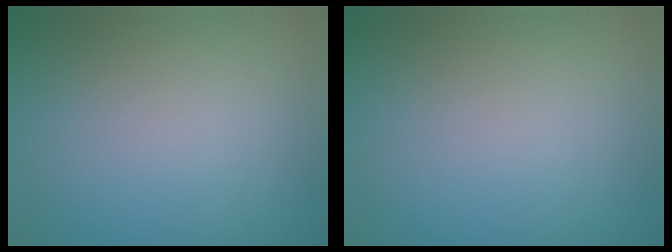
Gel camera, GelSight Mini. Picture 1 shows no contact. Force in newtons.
{"total": 0.0}